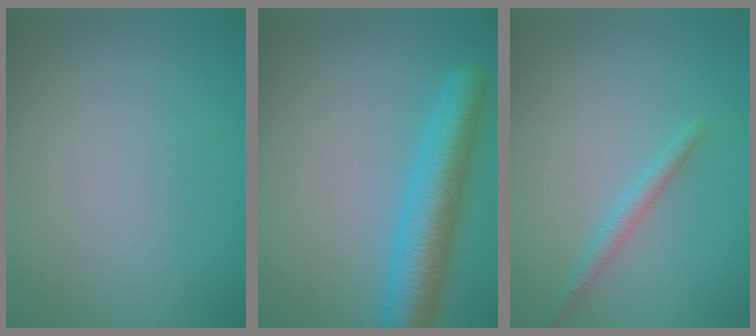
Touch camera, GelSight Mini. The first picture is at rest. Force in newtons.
{"total": 6.0, "press": 6.0, "slide": 0.3}
{"total": 1.5, "press": 1.5, "slide": 0.0}